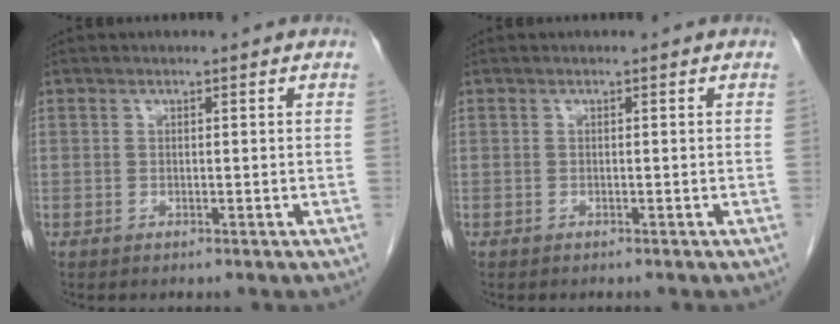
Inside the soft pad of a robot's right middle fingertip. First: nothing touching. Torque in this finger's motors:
{"motor_torque": [-0.03, -0.04, -0.03, -0.01]}